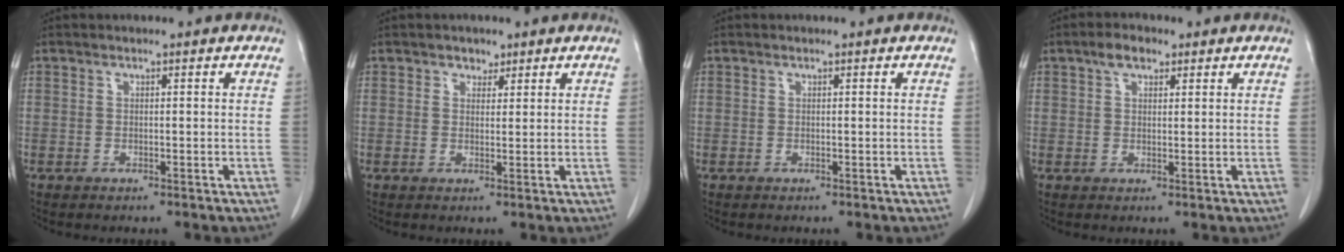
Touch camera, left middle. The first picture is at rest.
{"total": 1.7, "force": [1.2, 1.2, 0.4], "torque": [-0.002, -0.004, 0.018]}
{"total": 0.0}
{"total": 3.2, "force": [2.0, 1.6, 1.9], "torque": [-0.037, 0.009, 0.036]}